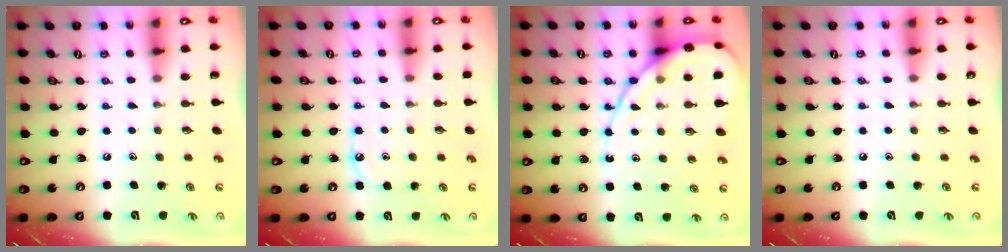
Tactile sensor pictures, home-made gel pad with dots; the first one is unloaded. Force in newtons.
{"total": 5.5, "press": 5.4, "slide": 0.7}
{"total": 11.6, "press": 11.5, "slide": 1.2}
{"total": 3.9, "press": 3.9, "slide": 0.6}